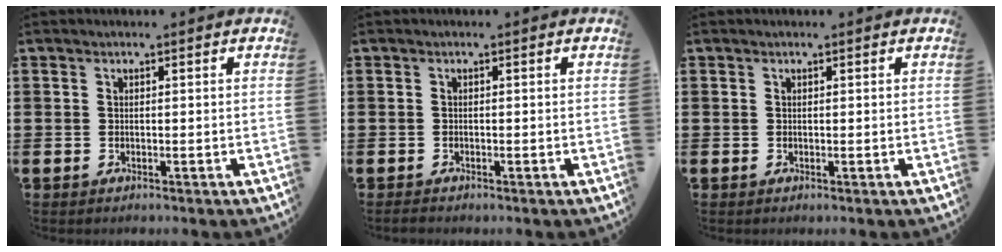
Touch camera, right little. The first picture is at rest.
{"total": 0.6, "force": [-0.5, 0.2, 0.2], "torque": [-0.006, 0.001, -0.010]}
{"total": 0.0}